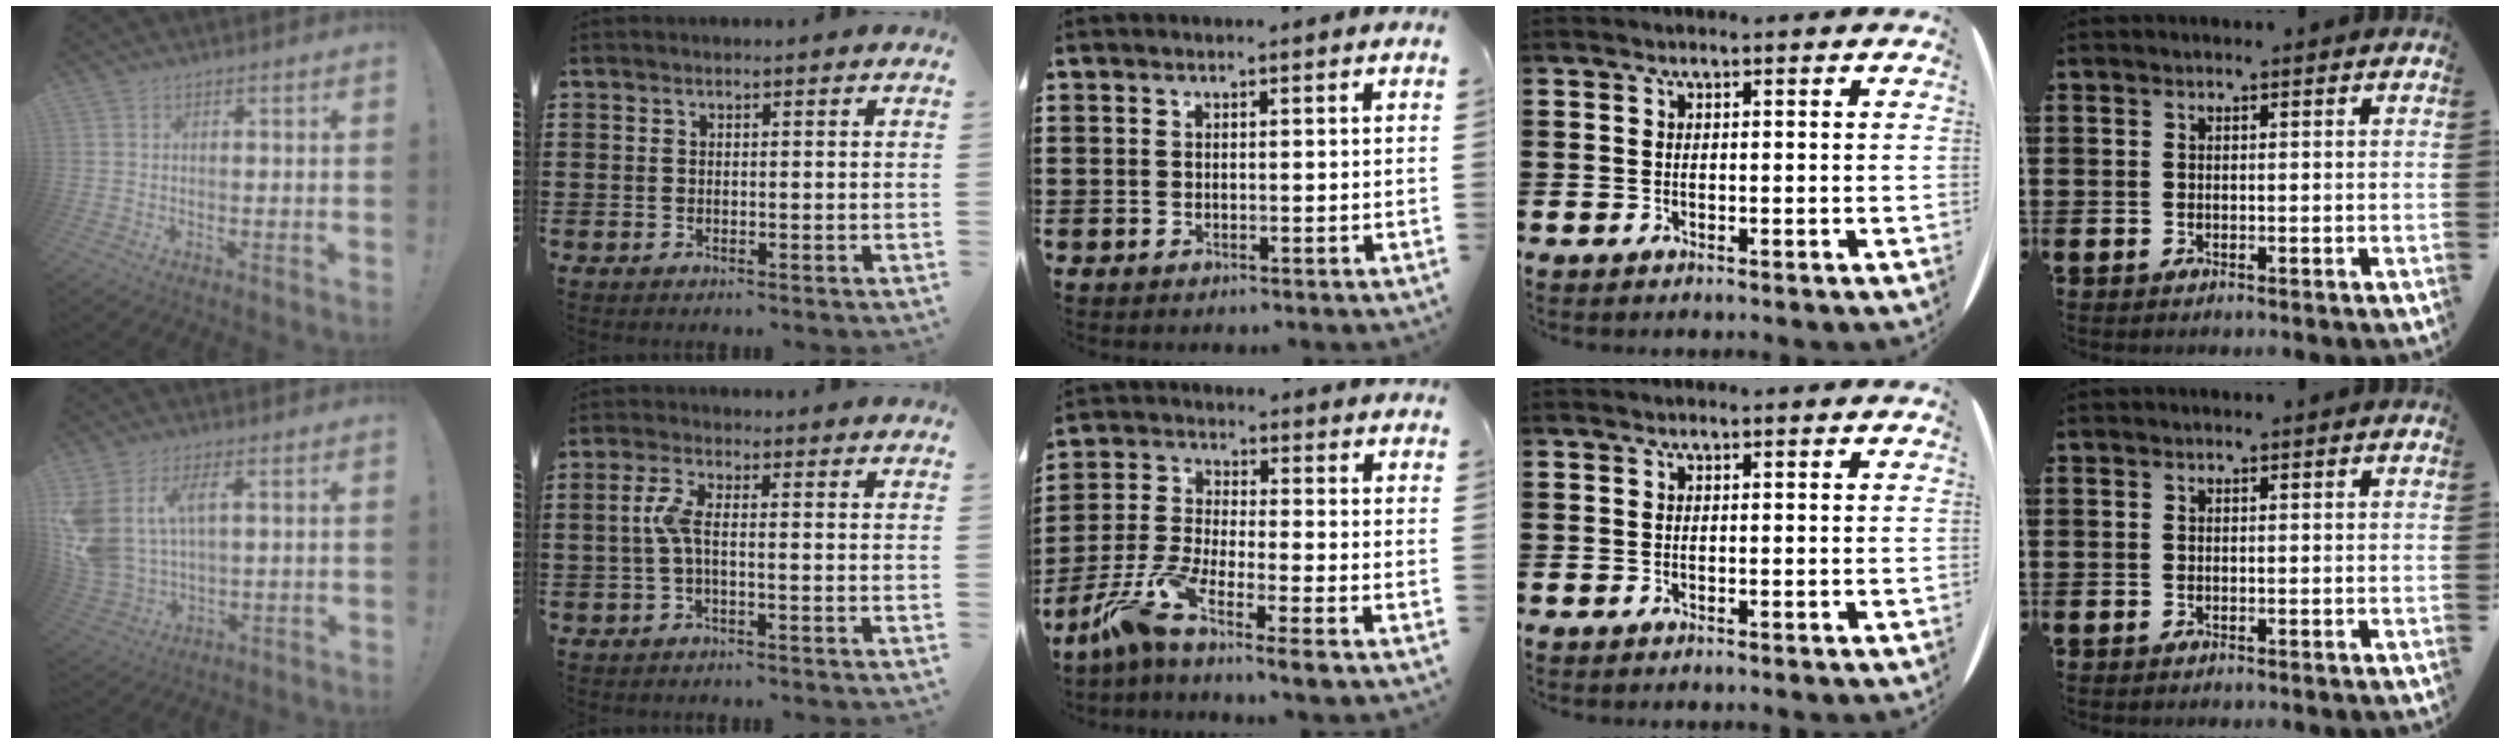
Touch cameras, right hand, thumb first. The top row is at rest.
{"thumb": {"total": 10.4, "force": [4.0, 5.9, 7.7], "torque": [-0.164, -0.014, 0.075]}, "index": {"total": 4.2, "force": [-0.7, 1.1, 4.0], "torque": [-0.096, -0.004, -0.021]}, "middle": {"total": 7.7, "force": [-6.0, 0.9, 4.8], "torque": [-0.120, -0.012, -0.120]}}